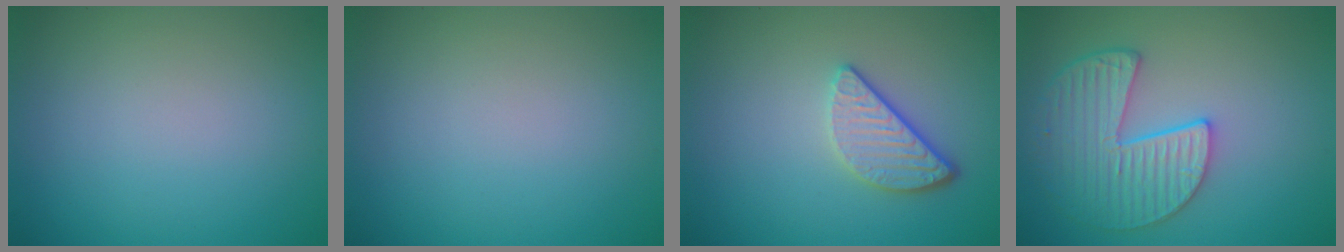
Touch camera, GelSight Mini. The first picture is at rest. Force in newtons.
{"total": 0.0}
{"total": 3.4, "press": 2.8, "slide": 1.9}
{"total": 4.9, "press": 4.7, "slide": 1.6}